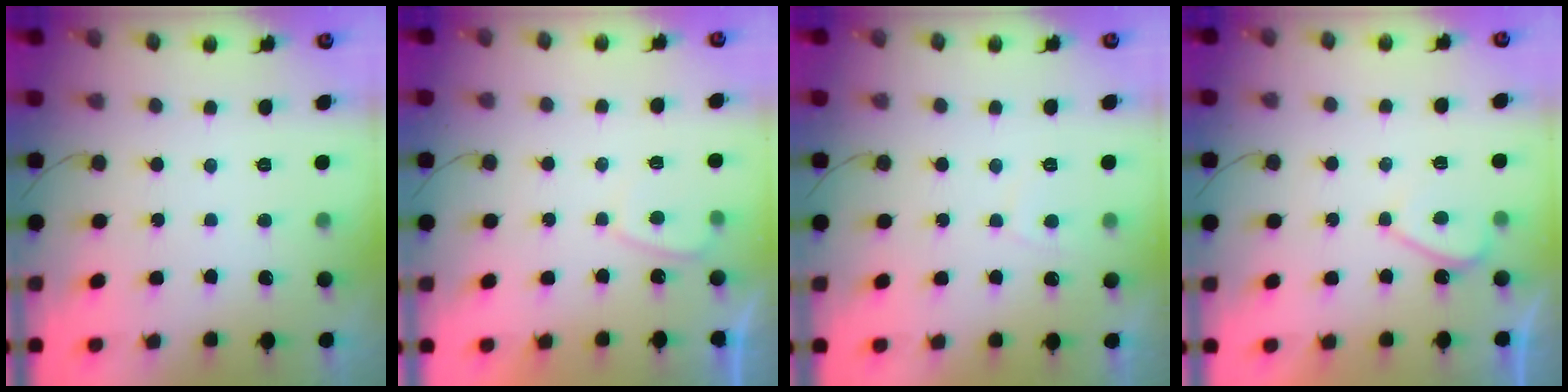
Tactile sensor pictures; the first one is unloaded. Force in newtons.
{"total": 2.0, "press": 2.0, "slide": 0.6}
{"total": 1.6, "press": 1.5, "slide": 0.6}
{"total": 3.3, "press": 3.2, "slide": 0.5}